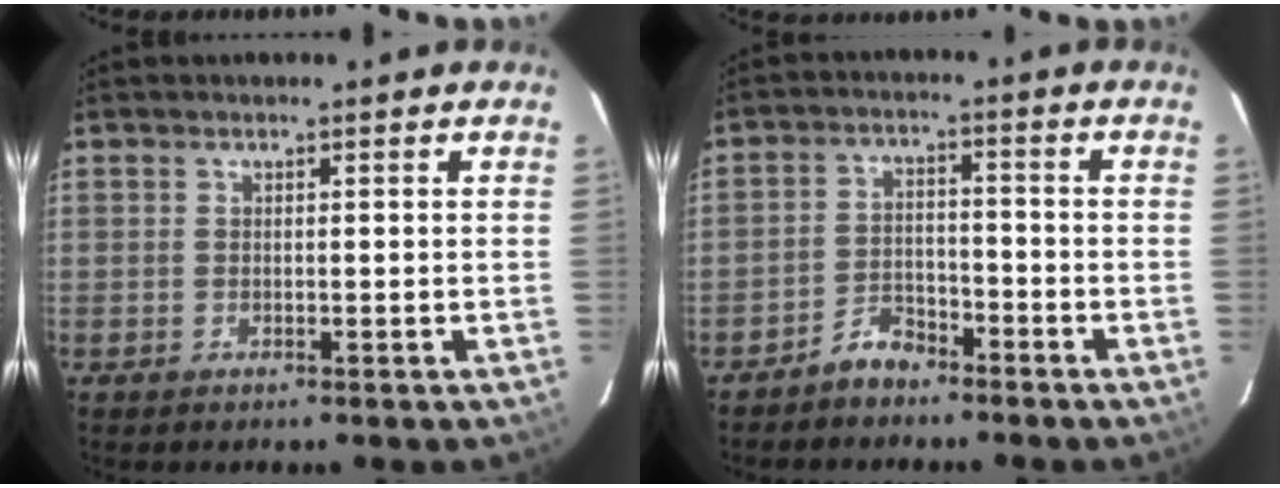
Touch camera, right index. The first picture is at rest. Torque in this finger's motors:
{"motor_torque": [0.03, -0.10, -0.48, -0.14]}